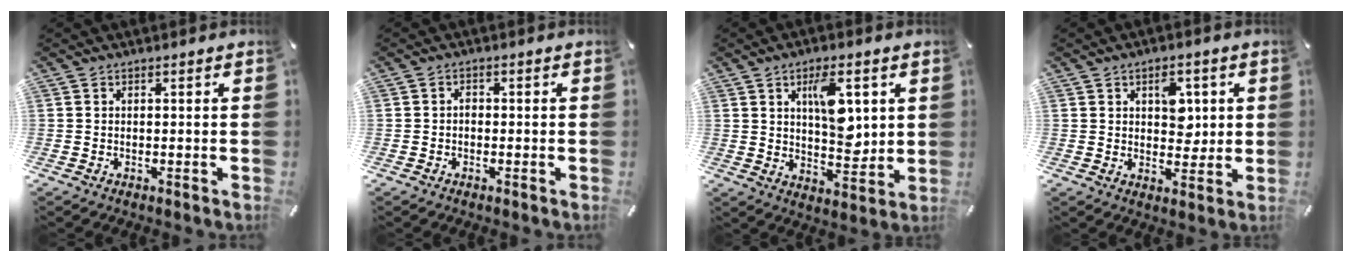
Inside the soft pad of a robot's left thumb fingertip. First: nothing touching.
{"total": 1.1, "force": [-0.4, 0.8, 0.7], "torque": [-0.014, 0.004, -0.010]}
{"total": 11.0, "force": [4.0, 5.6, 8.6], "torque": [-0.132, -0.017, 0.063]}
{"total": 6.5, "force": [1.8, 4.7, 4.1], "torque": [-0.033, -0.010, 0.021]}